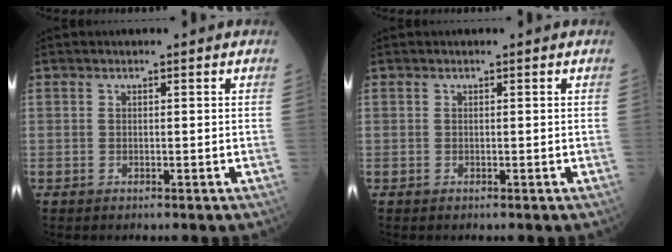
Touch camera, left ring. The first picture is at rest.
{"total": 0.0}